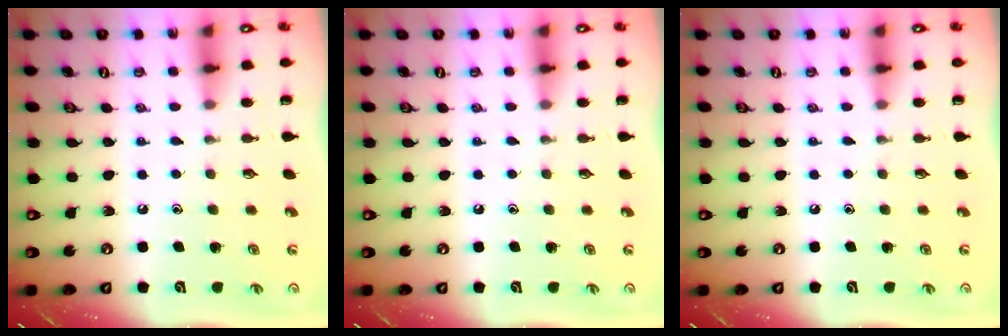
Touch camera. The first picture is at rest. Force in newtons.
{"total": 0.0}
{"total": 0.0}